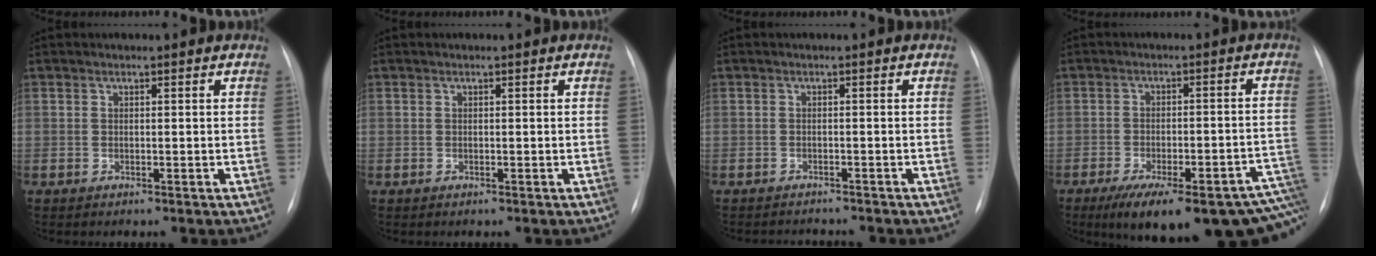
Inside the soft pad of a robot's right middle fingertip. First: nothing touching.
{"total": 0.0}
{"total": 3.1, "force": [-3.0, 0.4, 0.2], "torque": [0.000, -0.005, -0.040]}
{"total": 21.1, "force": [-13.5, 6.8, 14.7], "torque": [-0.128, 0.024, -0.169]}